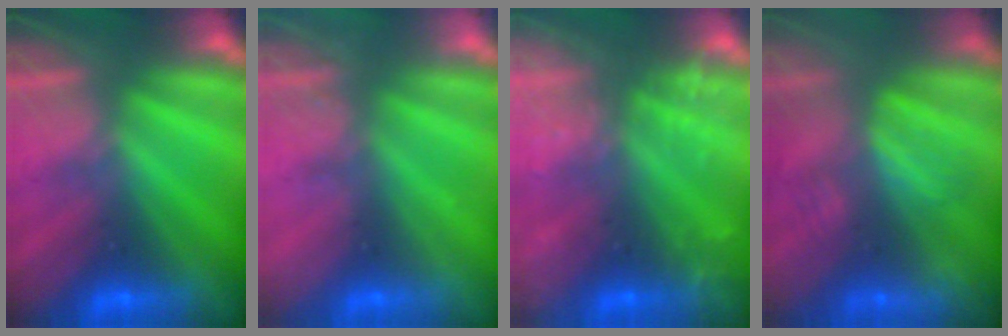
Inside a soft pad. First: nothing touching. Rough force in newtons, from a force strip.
{"total": 2.2}
{"total": 6.7}
{"total": 4.7}